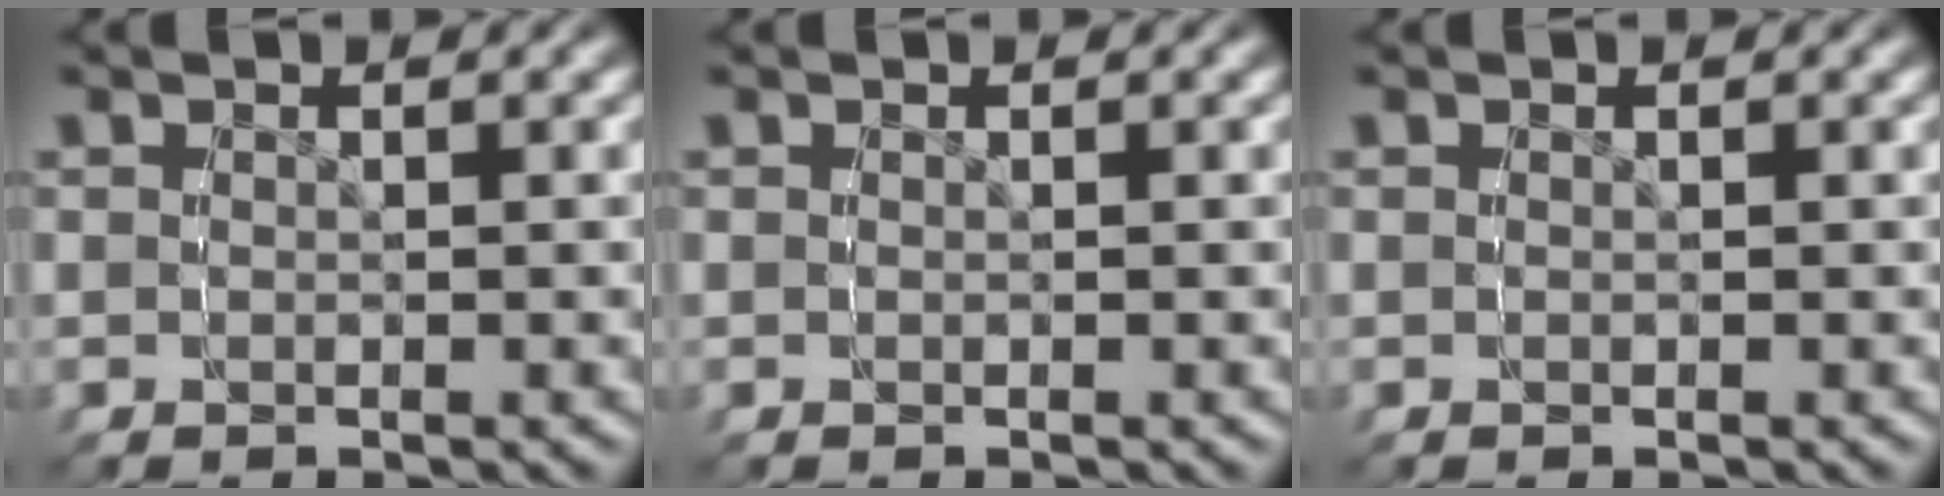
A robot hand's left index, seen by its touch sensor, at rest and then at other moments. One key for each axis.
{"total": 0.0}
{"total": 0.0}